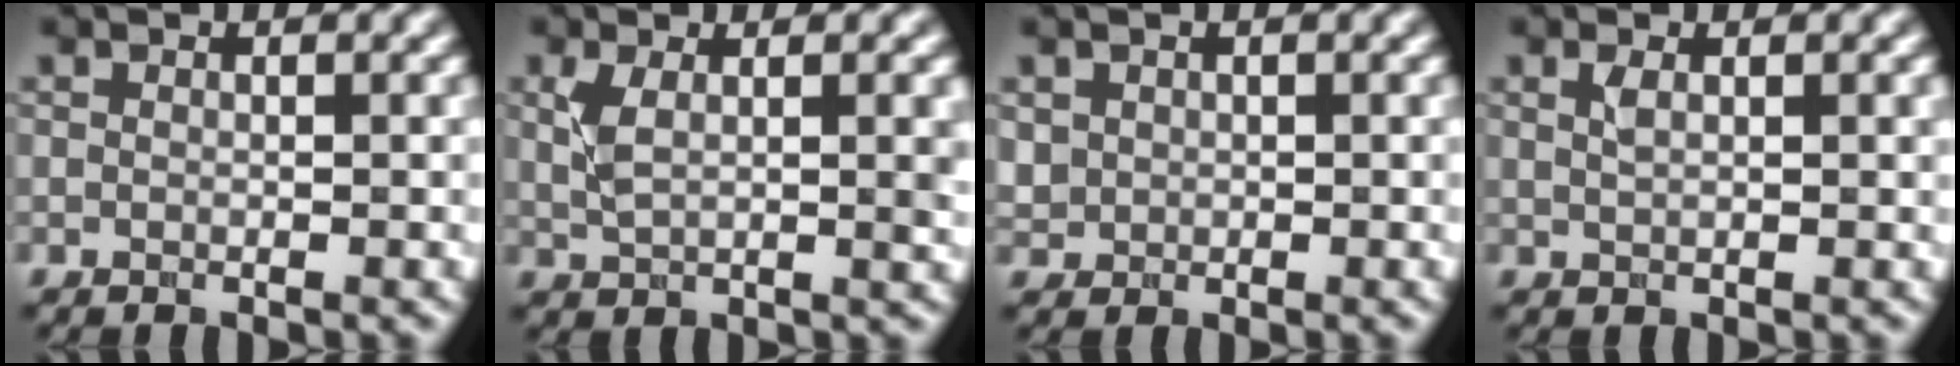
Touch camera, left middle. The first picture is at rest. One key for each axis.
{"total": 3.9, "fx": 0.9, "fy": 1.4, "fz": 3.5, "tx": -0.070, "ty": -0.002, "tz": 0.019}
{"total": 1.1, "fx": 0.3, "fy": 1.1, "fz": 0.2, "tx": -0.001, "ty": -0.004, "tz": 0.009}
{"total": 1.6, "fx": 0.6, "fy": 0.6, "fz": 1.4, "tx": -0.023, "ty": 0.002, "tz": 0.012}